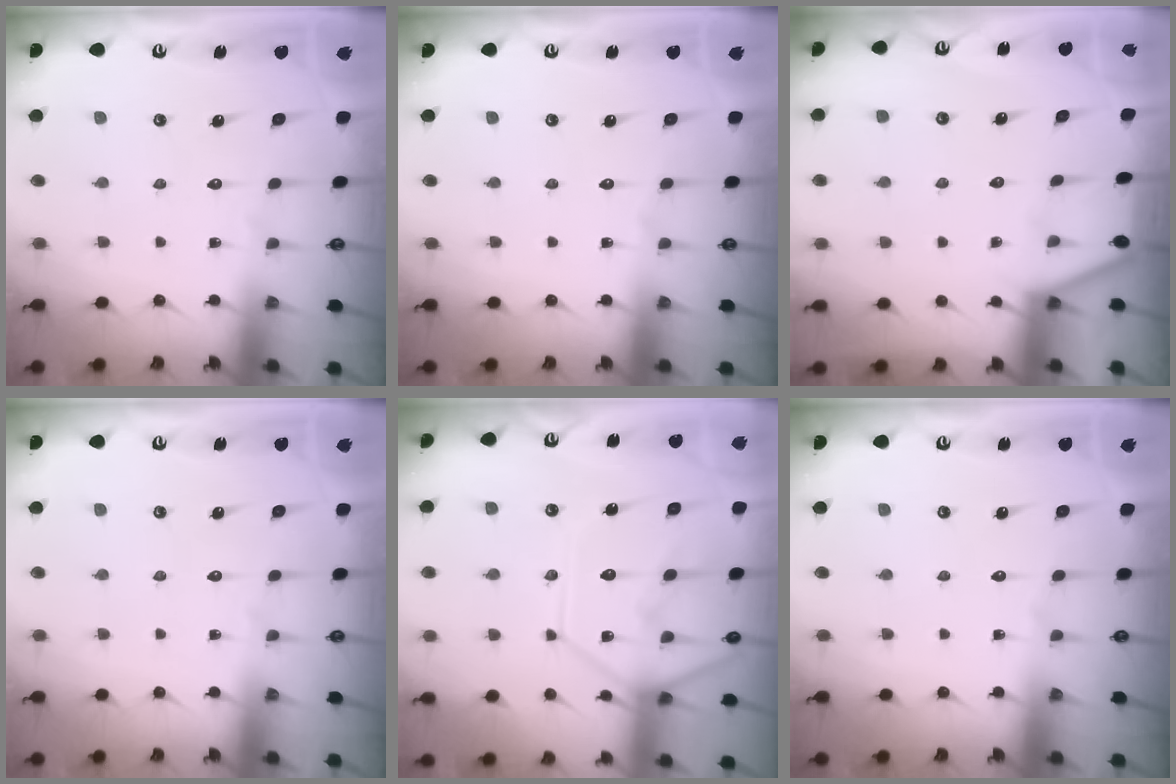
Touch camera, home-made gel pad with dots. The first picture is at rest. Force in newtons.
{"total": 0.0}
{"total": 2.5, "press": 2.5, "slide": 0.3}
{"total": 0.0}
{"total": 14.8, "press": 14.7, "slide": 1.4}
{"total": 0.0}